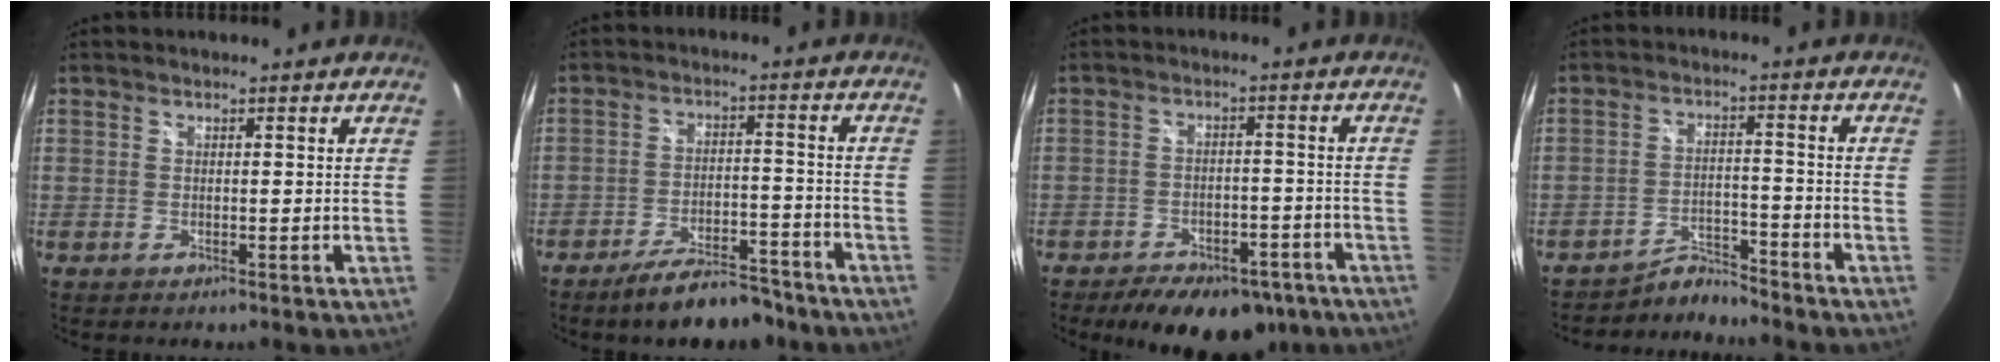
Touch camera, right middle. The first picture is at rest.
{"total": 11.1, "force": [-9.2, 3.4, 5.2], "torque": [-0.098, 0.005, -0.132]}
{"total": 16.0, "force": [-11.6, 7.9, 7.7], "torque": [-0.155, -0.003, -0.145]}
{"total": 4.8, "force": [-4.8, -0.2, -0.7], "torque": [0.008, 0.015, -0.085]}